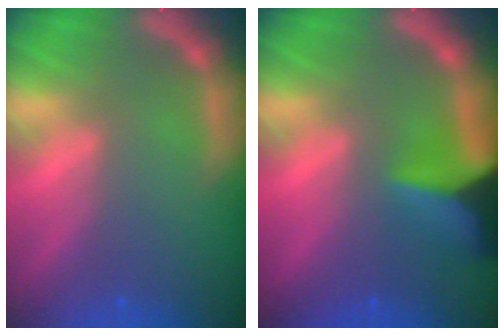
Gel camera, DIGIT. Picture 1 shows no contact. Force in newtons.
{"total": 7.5}